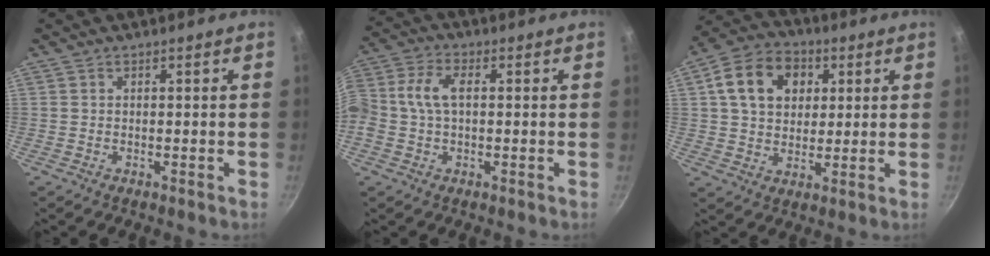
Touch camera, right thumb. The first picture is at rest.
{"total": 7.8, "force": [0.4, 4.8, 6.2], "torque": [-0.134, 0.023, -0.006]}
{"total": 13.1, "force": [3.7, 10.0, 7.6], "torque": [-0.111, 0.008, 0.053]}